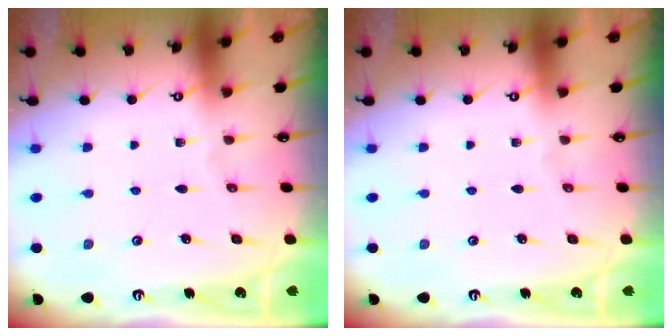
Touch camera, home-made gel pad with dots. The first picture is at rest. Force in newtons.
{"total": 0.0}